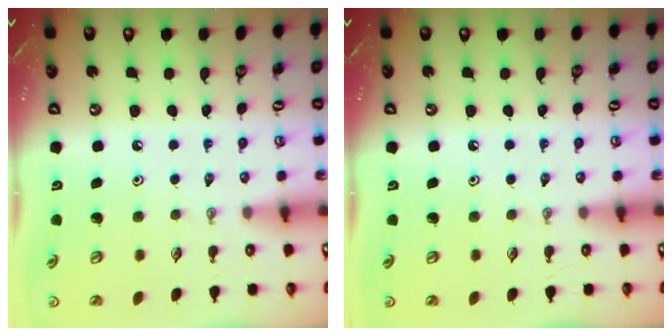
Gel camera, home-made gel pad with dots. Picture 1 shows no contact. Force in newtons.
{"total": 0.0}